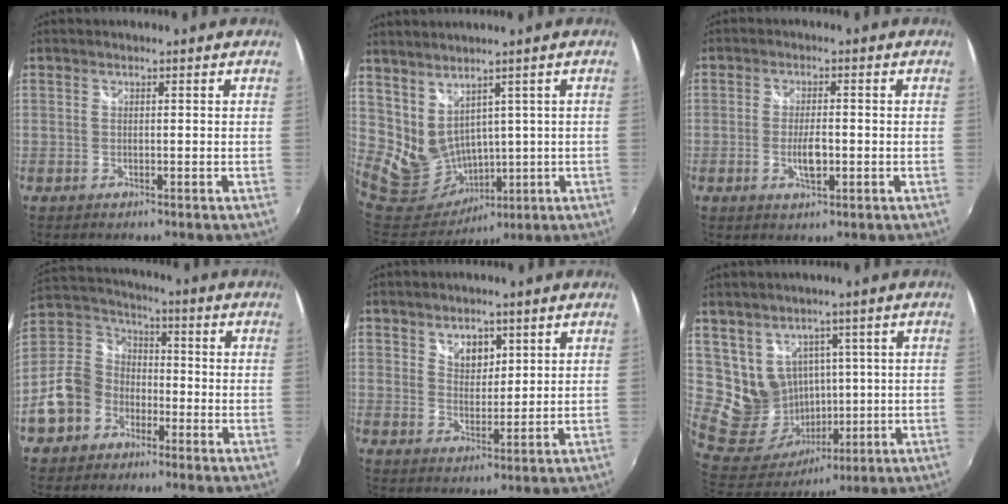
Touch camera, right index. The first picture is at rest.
{"total": 10.4, "force": [3.6, 7.7, 6.0], "torque": [-0.133, -0.008, 0.103]}
{"total": 4.3, "force": [-1.1, 1.6, 3.8], "torque": [-0.074, -0.004, -0.021]}
{"total": 13.2, "force": [-6.5, 10.4, 4.9], "torque": [-0.128, 0.035, -0.108]}
{"total": 4.4, "force": [2.6, 2.8, 2.1], "torque": [-0.024, 0.000, 0.047]}
{"total": 12.5, "force": [4.1, 11.2, 4.0], "torque": [-0.104, 0.010, 0.110]}